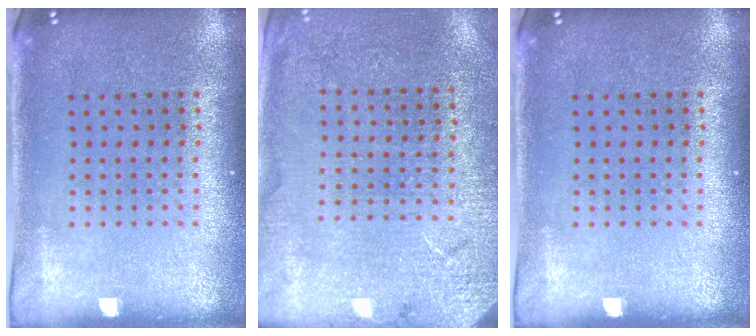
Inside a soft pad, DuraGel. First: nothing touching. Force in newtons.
{"total": 2.7, "press": 2.7, "slide": 0.2}
{"total": 0.0}